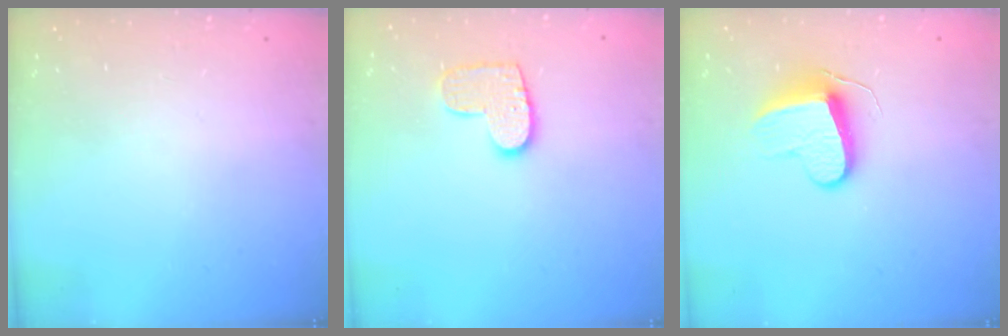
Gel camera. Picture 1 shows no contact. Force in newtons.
{"total": 9.7, "press": 9.7, "slide": 0.3}
{"total": 9.9, "press": 9.8, "slide": 0.6}